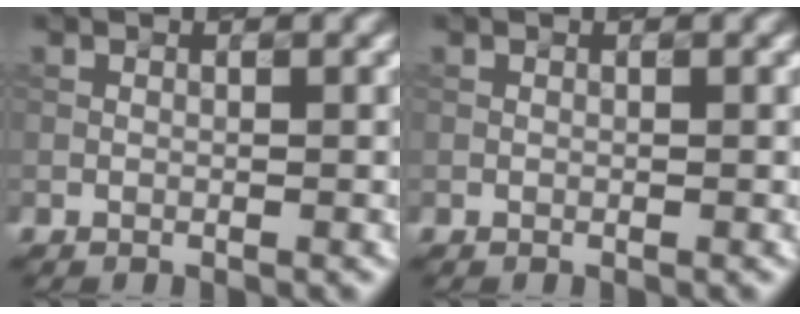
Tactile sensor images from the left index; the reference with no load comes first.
{"total": 0.0}